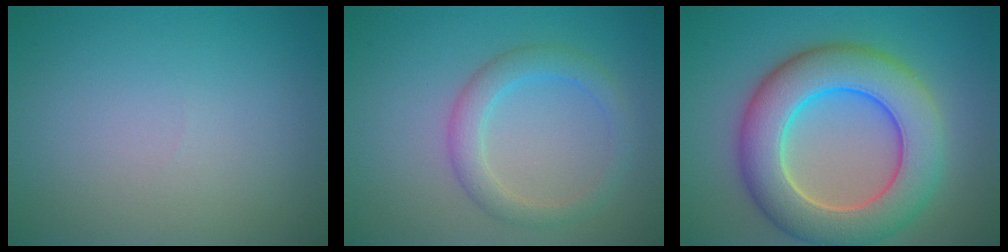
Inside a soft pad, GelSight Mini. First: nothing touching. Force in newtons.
{"total": 2.9, "press": 2.9, "slide": 0.1}
{"total": 9.8, "press": 9.7, "slide": 0.4}